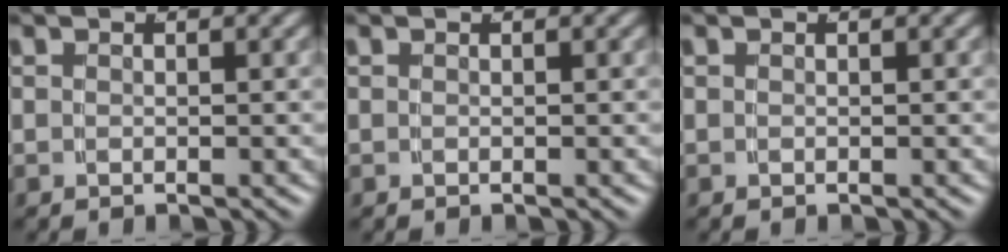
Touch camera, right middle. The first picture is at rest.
{"total": 0.0}
{"total": 0.0}